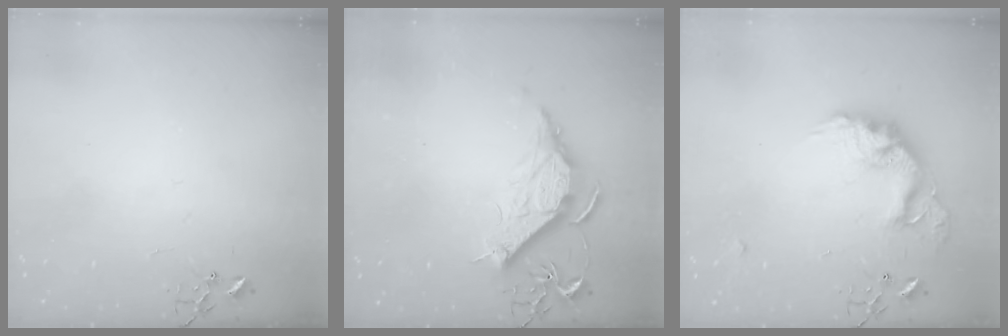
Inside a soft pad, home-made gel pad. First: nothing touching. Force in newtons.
{"total": 10.8, "press": 10.8, "slide": 0.3}
{"total": 17.2, "press": 17.2, "slide": 1.2}